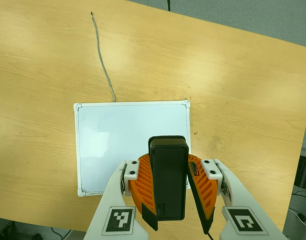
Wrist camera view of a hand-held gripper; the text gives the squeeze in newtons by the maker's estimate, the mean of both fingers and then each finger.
{"total": 8.8, "left": 8.8, "right": 8.7}